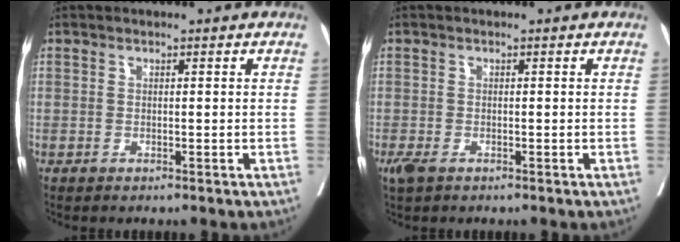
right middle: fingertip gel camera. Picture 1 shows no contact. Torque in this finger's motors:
{"motor_torque": [0.53, -0.45, 0.21, 0.05]}